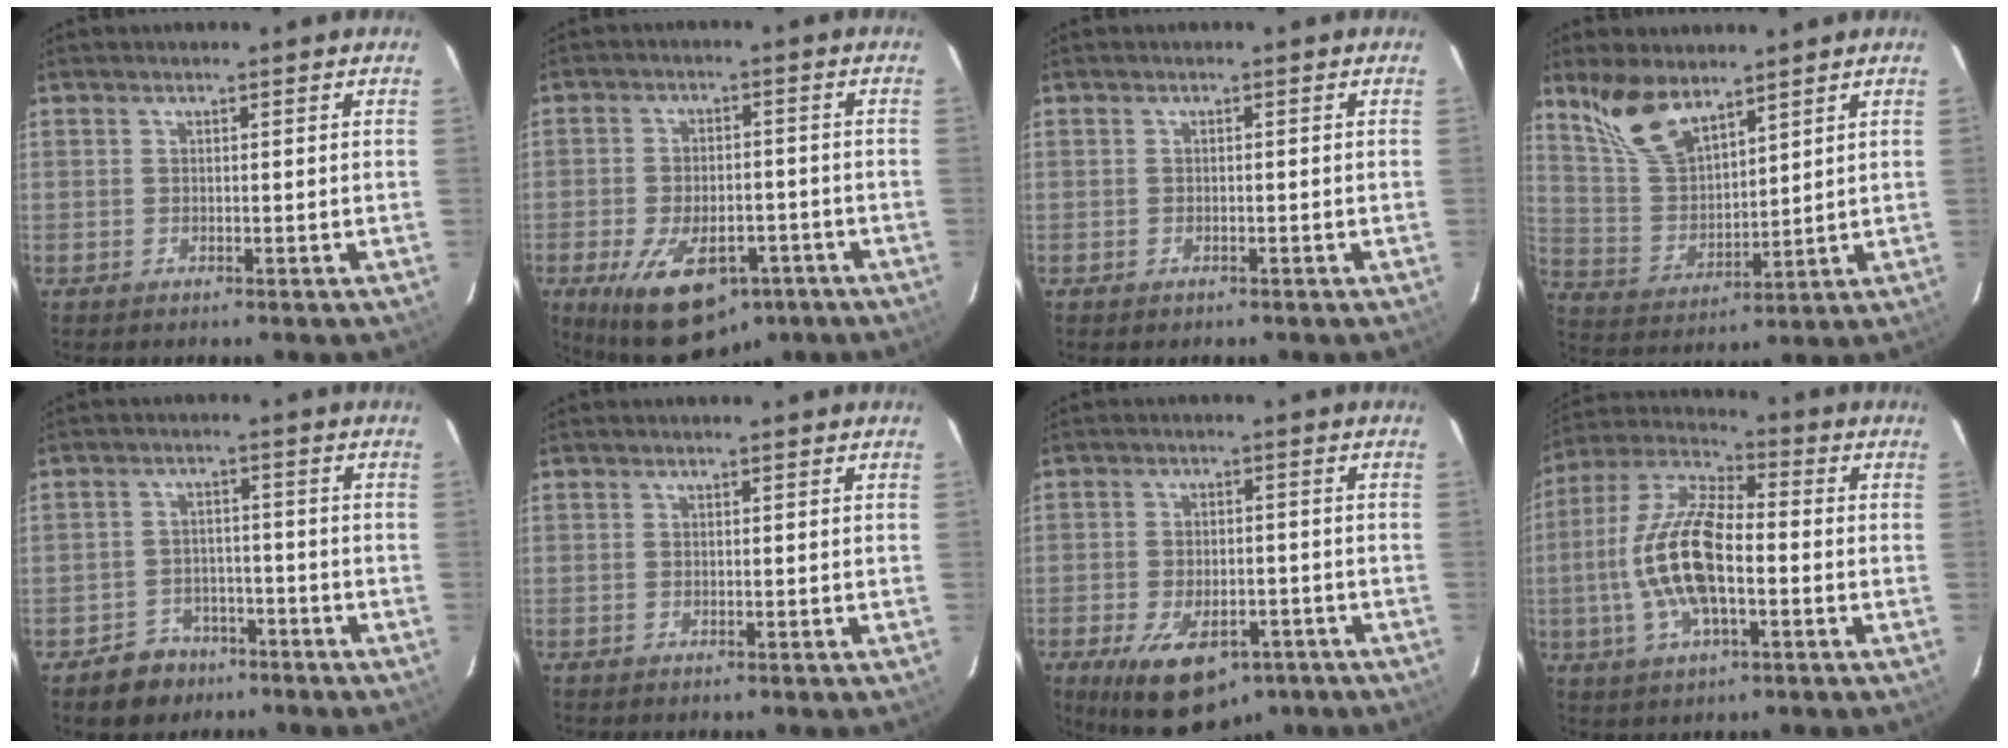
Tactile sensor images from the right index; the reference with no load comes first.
{"total": 16.0, "force": [-8.7, 8.7, 10.2], "torque": [-0.208, -0.015, -0.122]}
{"total": 0.8, "force": [-0.5, 0.6, 0.2], "torque": [-0.002, 0.002, -0.006]}
{"total": 10.7, "force": [7.9, 4.3, 5.7], "torque": [-0.115, 0.009, 0.172]}
{"total": 6.4, "force": [-4.4, 4.6, 0.7], "torque": [-0.029, 0.024, -0.058]}
{"total": 0.0}
{"total": 14.5, "force": [-8.4, 7.6, 9.0], "torque": [-0.181, -0.019, -0.118]}
{"total": 15.4, "force": [-2.6, 6.2, 13.9], "torque": [-0.286, 0.005, -0.056]}